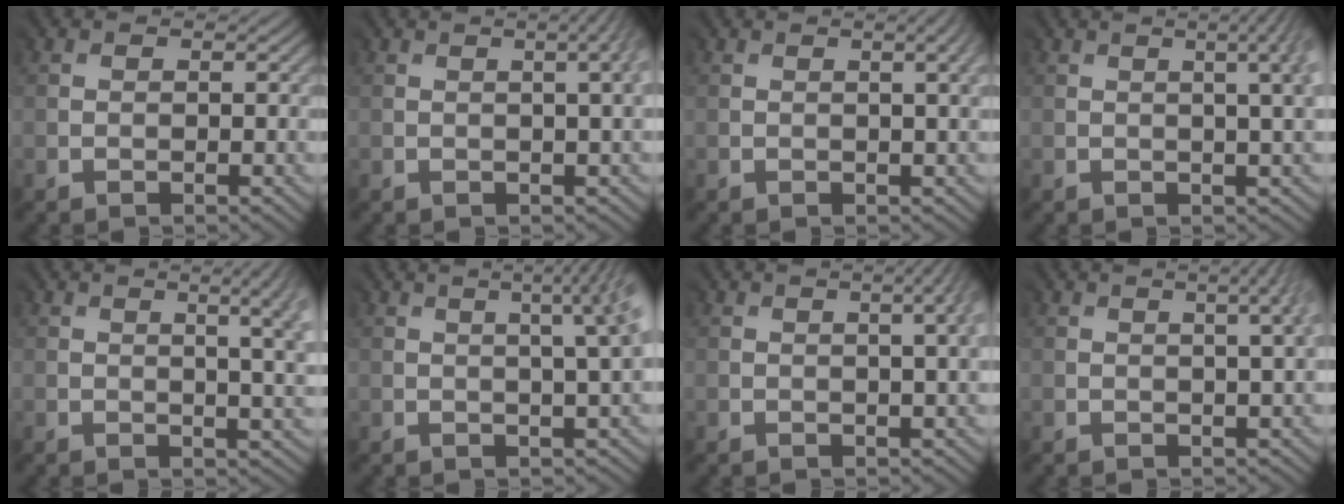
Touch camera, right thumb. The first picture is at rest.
{"total": 3.3, "force": [1.0, 0.9, 3.0], "torque": [-0.012, 0.018, -0.002]}
{"total": 2.0, "force": [0.6, 0.2, 1.9], "torque": [-0.013, 0.009, 0.008]}
{"total": 5.2, "force": [1.6, 1.6, 4.6], "torque": [-0.022, 0.028, -0.001]}
{"total": 6.9, "force": [1.6, 2.5, 6.3], "torque": [-0.048, 0.027, 0.005]}
{"total": 6.1, "force": [1.8, 1.6, 5.6], "torque": [-0.038, 0.040, 0.002]}
{"total": 3.8, "force": [1.2, 1.1, 3.5], "torque": [-0.015, 0.021, -0.002]}
{"total": 4.0, "force": [1.7, 1.3, 3.4], "torque": [-0.014, 0.027, -0.002]}